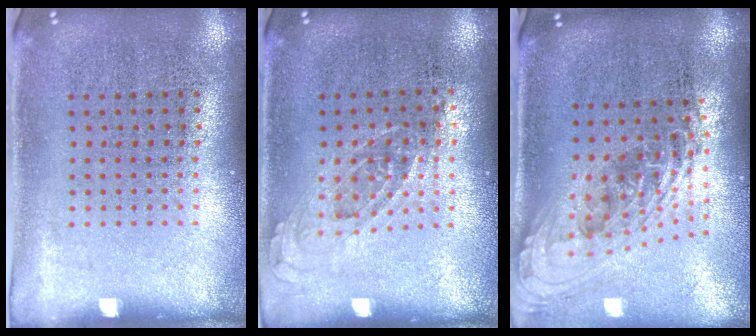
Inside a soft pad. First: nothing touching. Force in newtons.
{"total": 0.8, "press": 0.8, "slide": 0.3}
{"total": 2.2, "press": 1.6, "slide": 1.6}